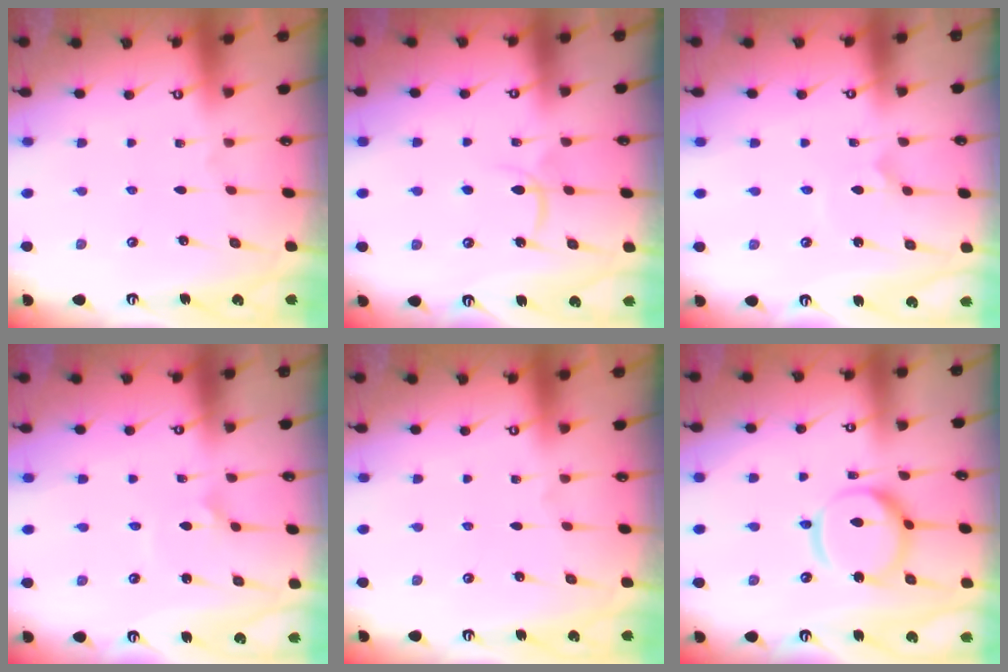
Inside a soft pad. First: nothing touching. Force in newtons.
{"total": 5.7, "press": 5.7, "slide": 0.8}
{"total": 2.6, "press": 2.6, "slide": 0.1}
{"total": 2.7, "press": 2.6, "slide": 0.3}
{"total": 0.0}
{"total": 13.0, "press": 12.9, "slide": 1.2}